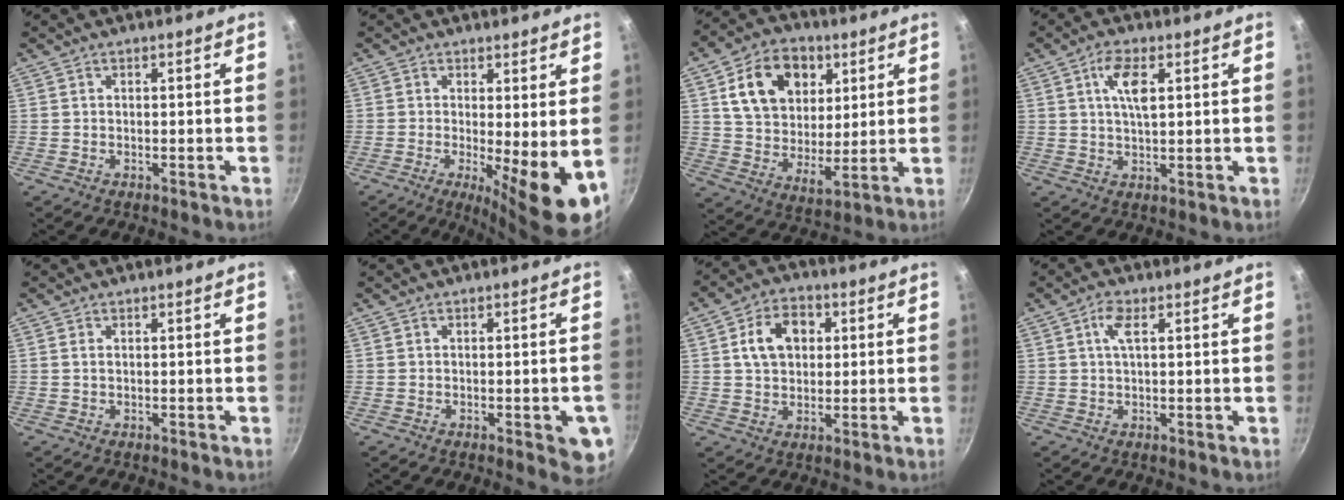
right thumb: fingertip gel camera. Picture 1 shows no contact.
{"total": 9.6, "force": [-0.7, 2.2, 9.3], "torque": [-0.128, -0.019, -0.006]}
{"total": 16.7, "force": [6.3, 11.8, 10.1], "torque": [-0.138, -0.015, 0.104]}
{"total": 6.3, "force": [2.1, 2.3, 5.5], "torque": [-0.099, -0.002, 0.039]}
{"total": 0.9, "force": [0.3, 0.6, 0.7], "torque": [-0.014, 0.001, 0.004]}
{"total": 6.1, "force": [-1.8, 2.1, 5.5], "torque": [-0.045, 0.000, -0.020]}
{"total": 9.4, "force": [2.2, 6.9, 5.9], "torque": [-0.075, 0.010, 0.032]}
{"total": 3.4, "force": [1.2, 1.0, 3.0], "torque": [-0.064, 0.004, 0.022]}